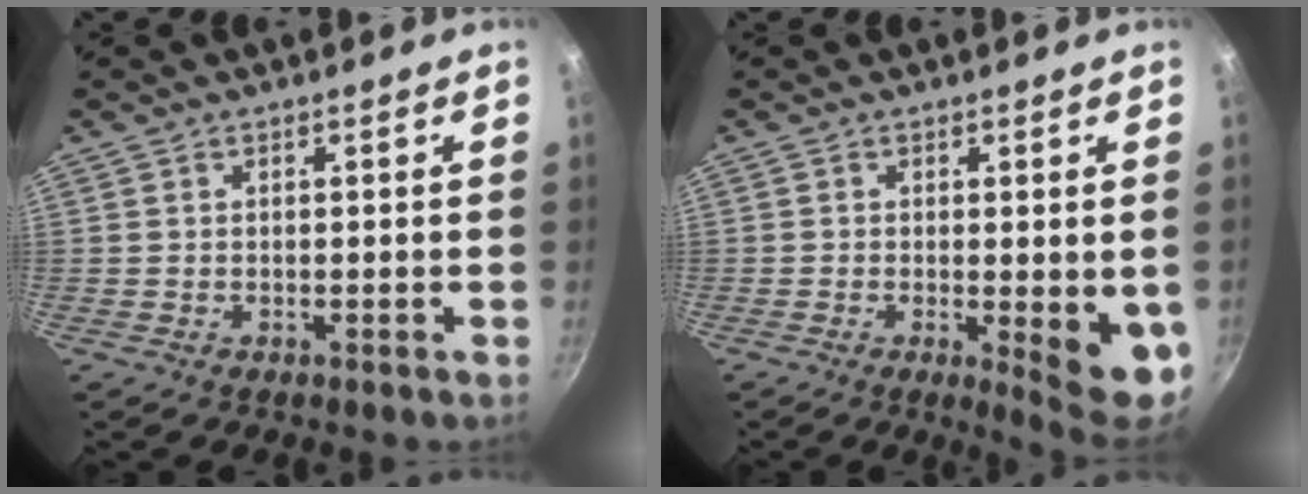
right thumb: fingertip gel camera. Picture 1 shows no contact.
{"total": 8.6, "force": [-1.3, 2.3, 8.2], "torque": [-0.094, -0.012, -0.009]}